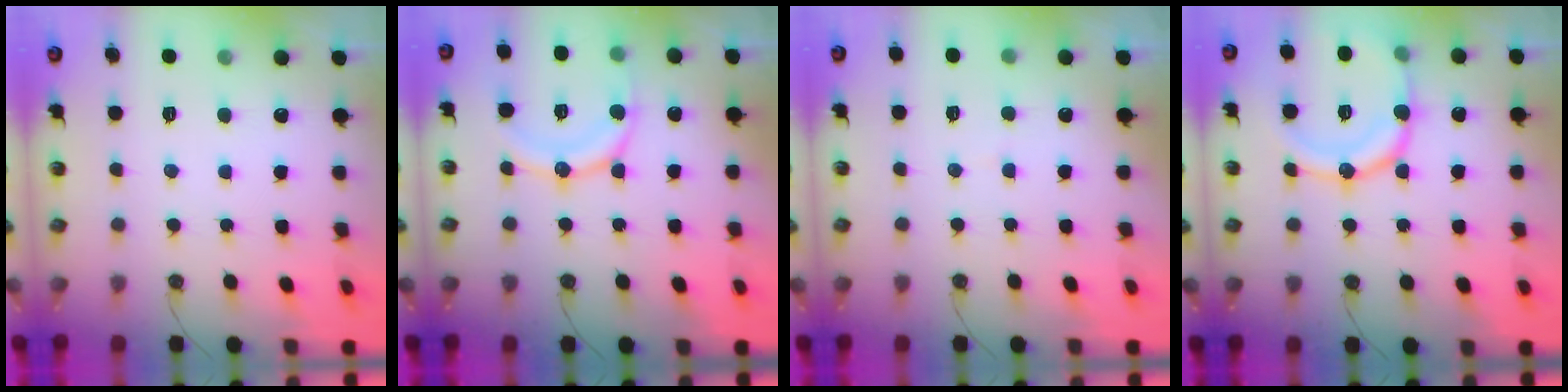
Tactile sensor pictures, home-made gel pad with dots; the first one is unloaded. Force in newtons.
{"total": 12.1, "press": 12.0, "slide": 1.4}
{"total": 1.8, "press": 1.8, "slide": 0.1}
{"total": 17.2, "press": 16.9, "slide": 3.6}